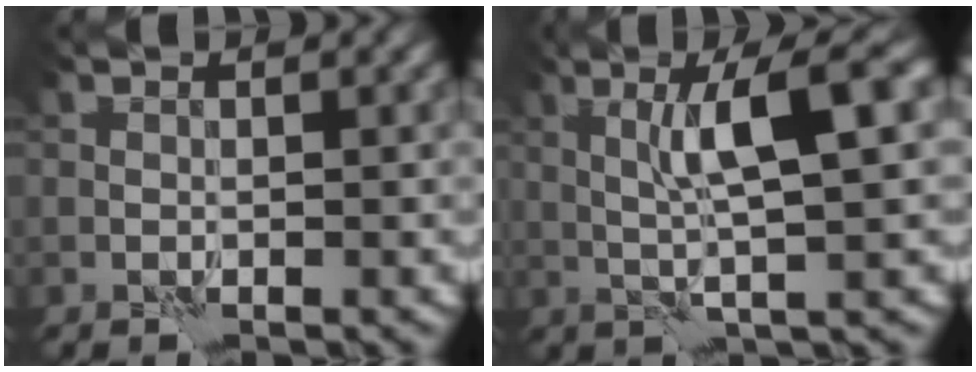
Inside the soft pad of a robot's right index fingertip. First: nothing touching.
{"total": 6.2, "force": [1.6, 0.4, 6.0], "torque": [-0.106, 0.015, 0.031]}